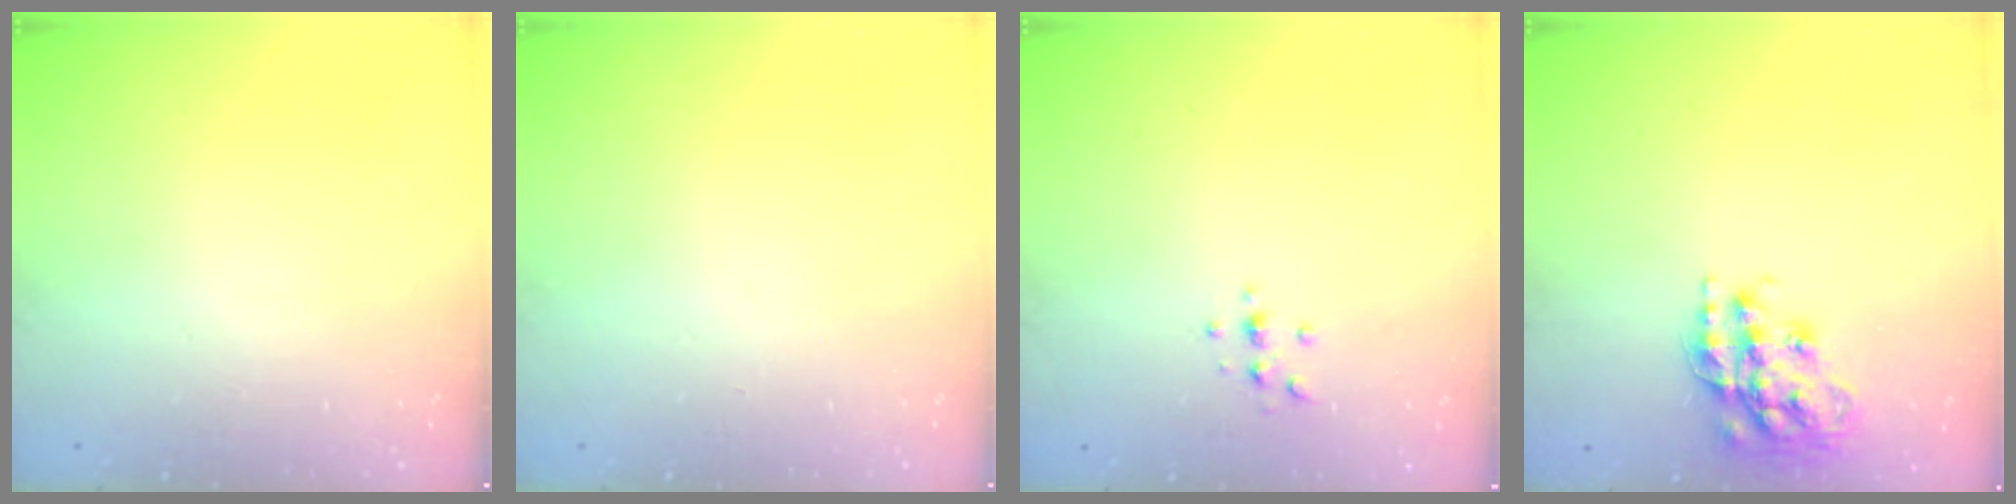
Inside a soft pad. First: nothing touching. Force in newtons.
{"total": 0.0}
{"total": 2.2, "press": 2.1, "slide": 0.2}
{"total": 15.2, "press": 15.2, "slide": 0.8}